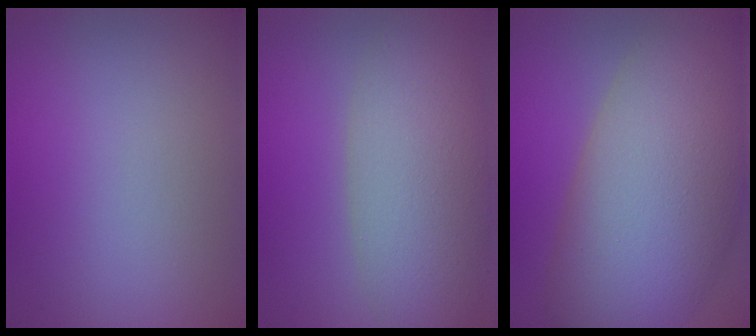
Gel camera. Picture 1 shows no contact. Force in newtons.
{"total": 7.4, "press": 7.4, "slide": 0.3}
{"total": 14.7, "press": 14.6, "slide": 1.0}